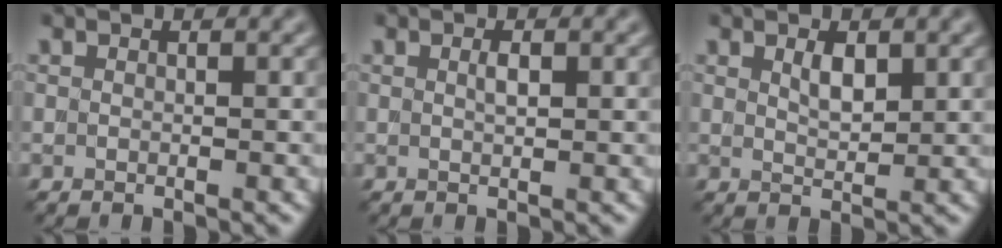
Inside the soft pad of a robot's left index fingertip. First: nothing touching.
{"total": 1.1, "force": [0.4, 0.3, 1.0], "torque": [-0.016, 0.004, 0.005]}
{"total": 1.7, "force": [1.0, 0.6, 1.2], "torque": [-0.025, 0.000, 0.019]}